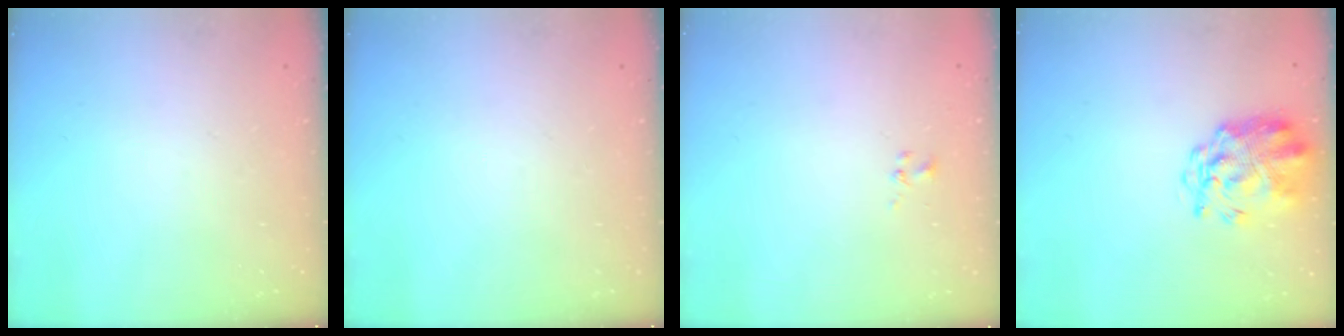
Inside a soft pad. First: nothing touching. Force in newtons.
{"total": 0.0}
{"total": 0.8, "press": 0.8, "slide": 0.3}
{"total": 3.9, "press": 3.6, "slide": 1.4}